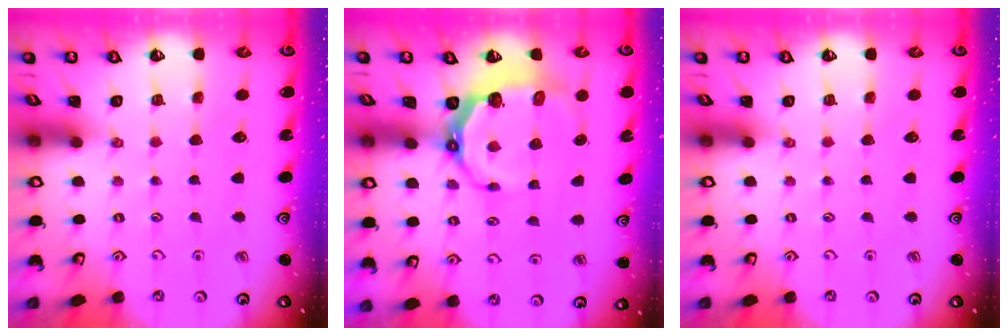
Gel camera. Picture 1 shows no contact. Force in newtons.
{"total": 8.0, "press": 6.8, "slide": 4.1}
{"total": 0.0}